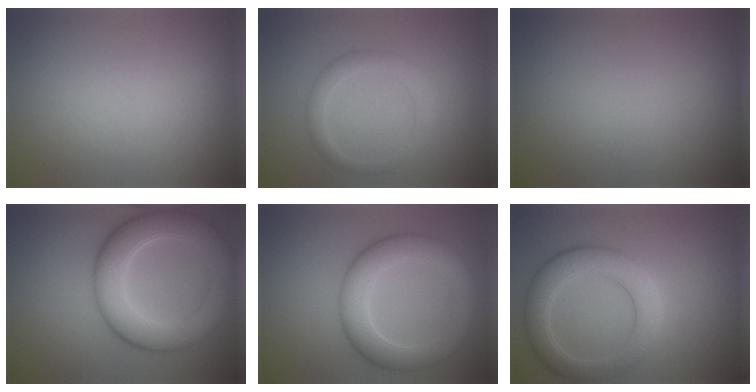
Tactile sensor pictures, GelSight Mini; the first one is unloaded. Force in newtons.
{"total": 2.2, "press": 2.2, "slide": 0.0}
{"total": 0.0}
{"total": 8.4, "press": 8.3, "slide": 0.3}
{"total": 6.3, "press": 6.3, "slide": 0.3}
{"total": 5.3, "press": 5.3, "slide": 0.5}